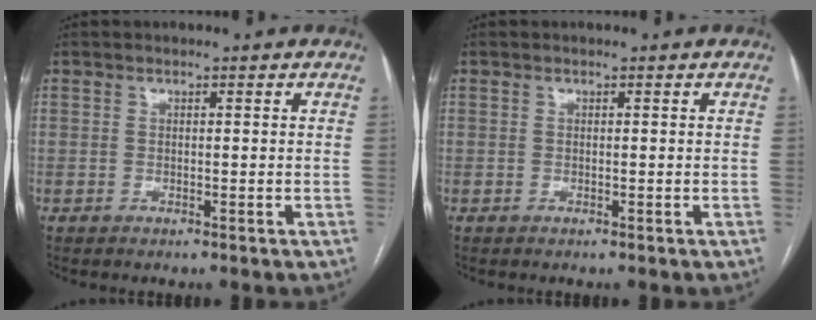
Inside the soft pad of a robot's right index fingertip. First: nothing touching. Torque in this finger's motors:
{"motor_torque": [0.00, 0.00, 0.00, 0.00]}